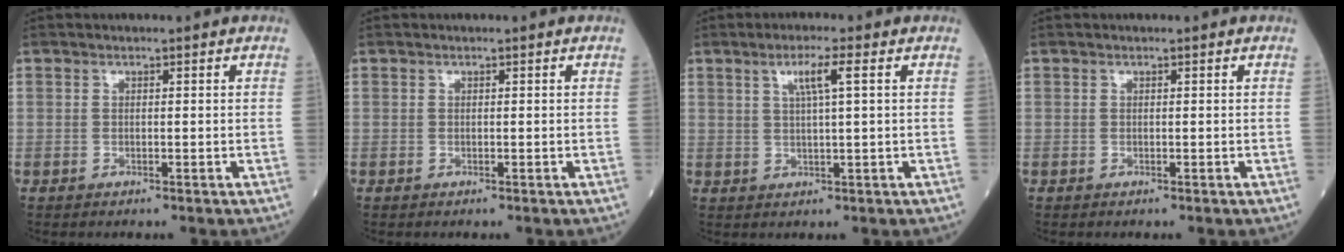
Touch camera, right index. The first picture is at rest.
{"total": 0.0}
{"total": 4.1, "force": [1.6, -0.2, 3.8], "torque": [-0.072, 0.003, 0.030]}
{"total": 0.0}